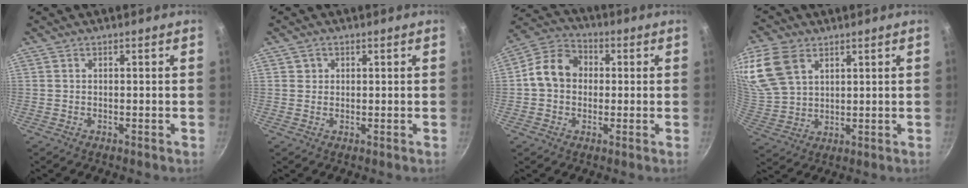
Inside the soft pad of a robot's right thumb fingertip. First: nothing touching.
{"total": 1.5, "force": [0.4, 1.4, 0.2], "torque": [0.004, 0.000, 0.005]}
{"total": 10.0, "force": [0.4, 8.3, 5.6], "torque": [-0.068, 0.023, -0.016]}
{"total": 13.8, "force": [6.3, 9.1, 8.1], "torque": [-0.168, -0.006, 0.136]}